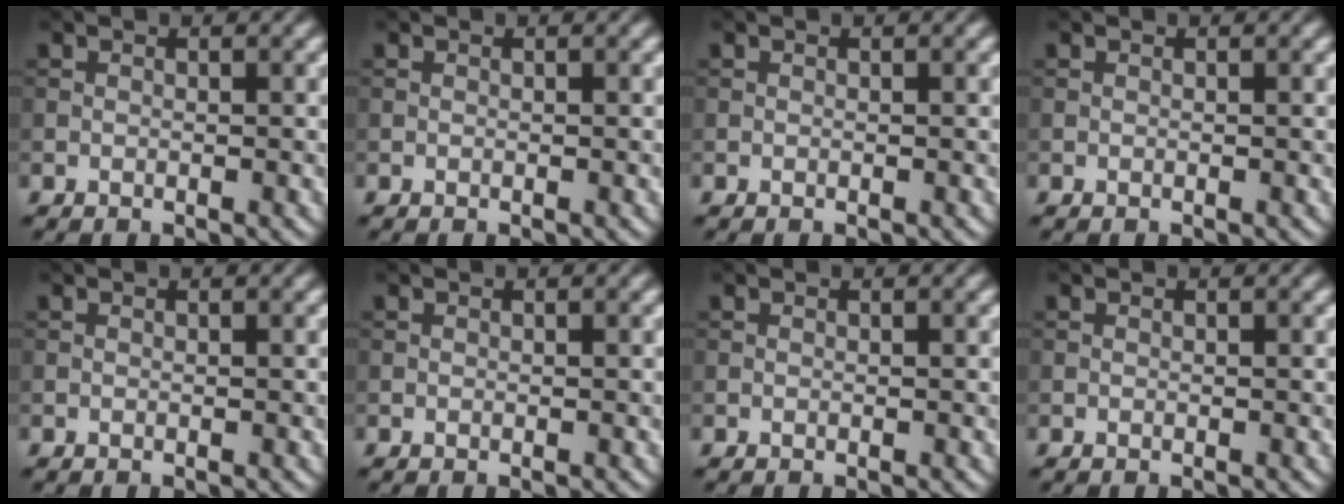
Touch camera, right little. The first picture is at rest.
{"total": 0.0}
{"total": 0.0}
{"total": 0.0}
{"total": 0.0}
{"total": 0.0}
{"total": 0.0}
{"total": 0.0}